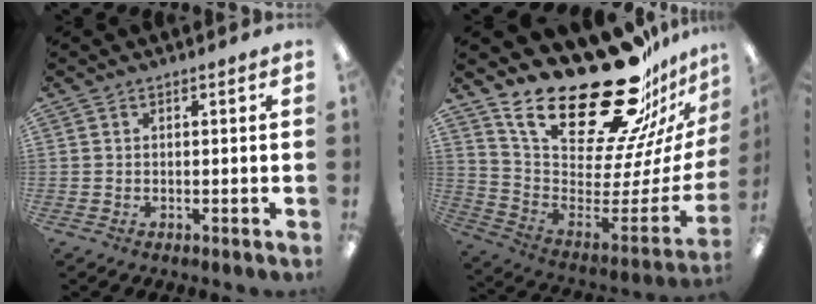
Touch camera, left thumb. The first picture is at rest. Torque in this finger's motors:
{"motor_torque": [0.43, 0.39, 0.72, -2.05, 0.27]}